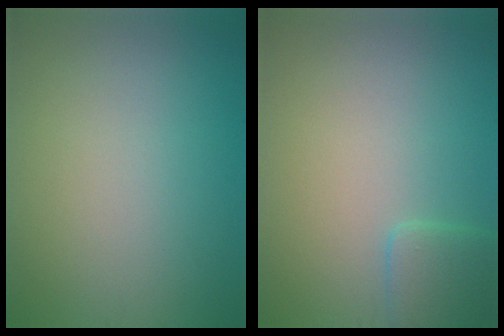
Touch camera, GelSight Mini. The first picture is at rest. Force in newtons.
{"total": 2.4, "press": 2.4, "slide": 0.3}